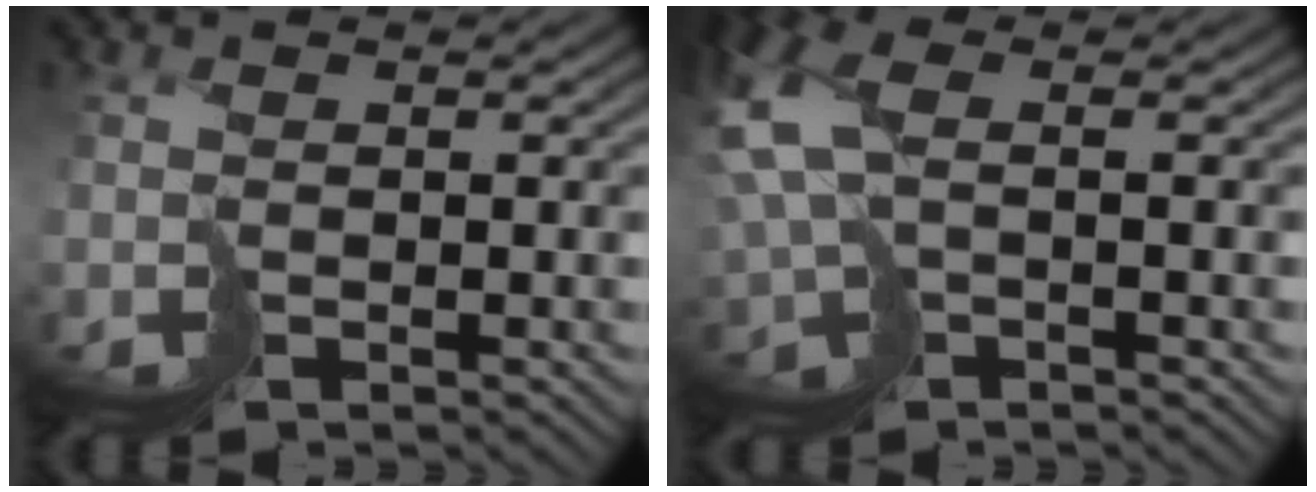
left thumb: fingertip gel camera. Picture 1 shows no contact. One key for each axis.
{"total": 7.2, "fx": 0.4, "fy": 3.7, "fz": 6.2, "tx": -0.183, "ty": -0.007, "tz": 0.010}